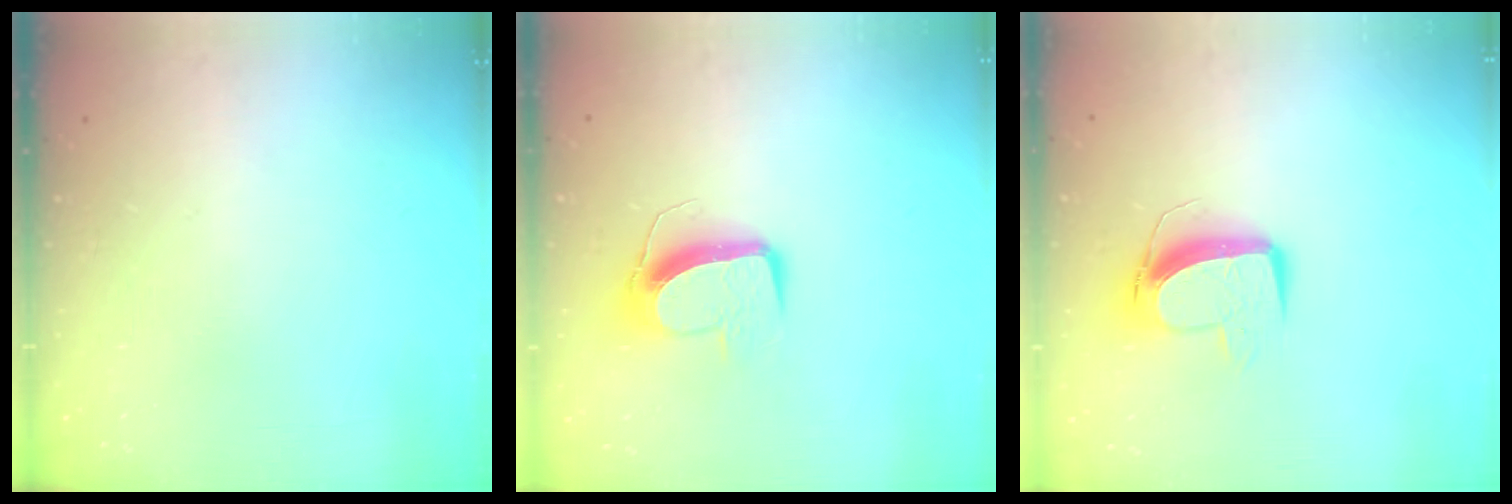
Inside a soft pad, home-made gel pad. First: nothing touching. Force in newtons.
{"total": 10.5, "press": 10.5, "slide": 0.8}
{"total": 10.3, "press": 10.2, "slide": 1.1}